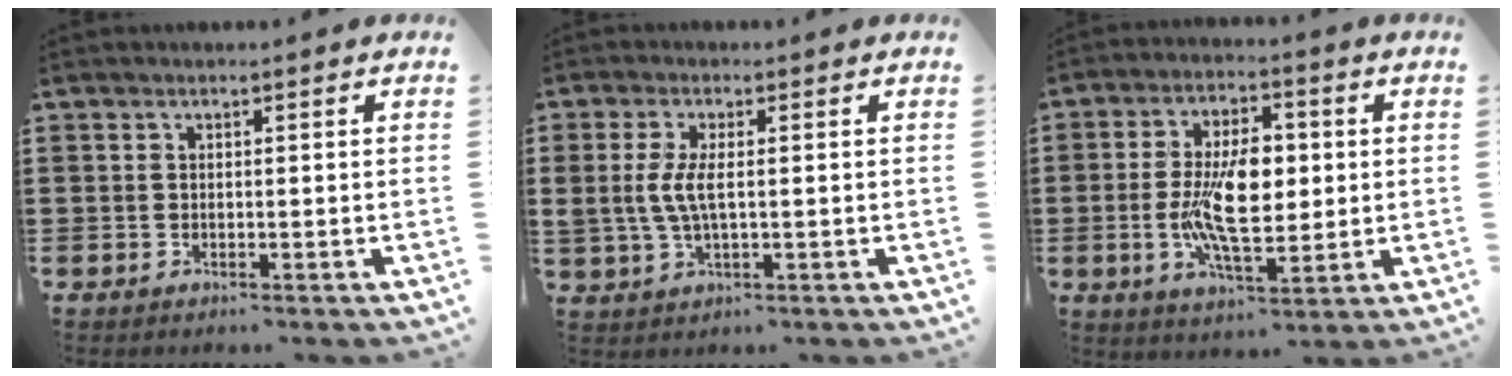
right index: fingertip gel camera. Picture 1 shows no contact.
{"total": 4.8, "force": [0.3, 1.7, 4.4], "torque": [-0.113, -0.006, -0.006]}
{"total": 11.5, "force": [-0.1, 5.3, 10.1], "torque": [-0.206, 0.000, -0.008]}